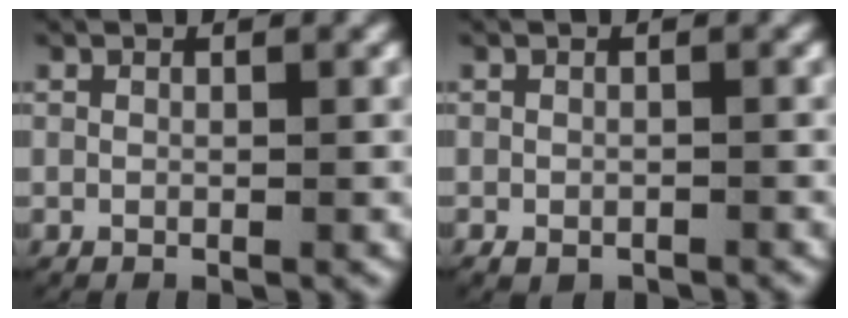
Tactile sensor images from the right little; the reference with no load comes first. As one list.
[{"total": 1.3, "force": [-1.0, 0.7, 0.4], "torque": [-0.011, -0.008, -0.012]}]